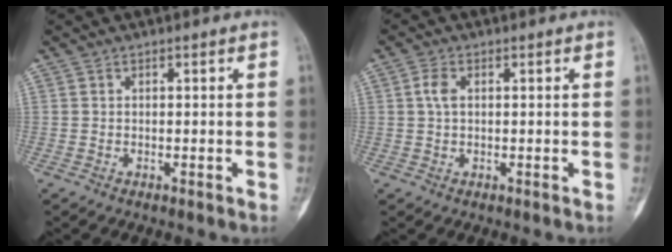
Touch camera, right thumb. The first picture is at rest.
{"total": 2.6, "force": [0.5, 1.5, 2.0], "torque": [-0.040, 0.007, 0.009]}